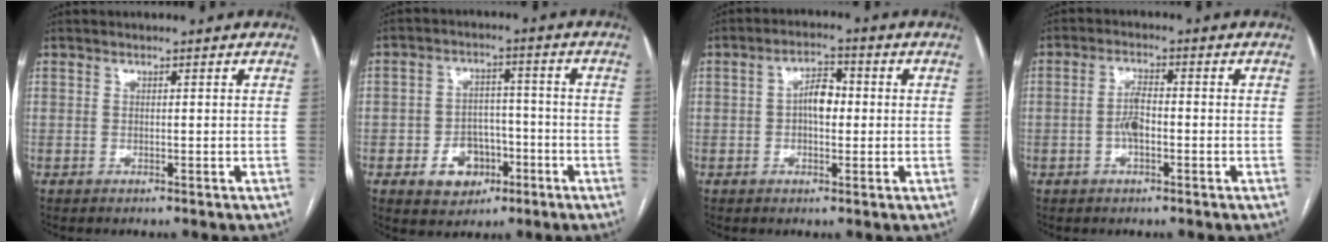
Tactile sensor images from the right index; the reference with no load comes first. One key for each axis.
{"total": 7.3, "fx": -3.0, "fy": 5.6, "fz": 3.6, "tx": -0.060, "ty": 0.016, "tz": -0.037}
{"total": 4.6, "fx": 0.0, "fy": 2.3, "fz": 4.0, "tx": -0.072, "ty": 0.014, "tz": -0.002}
{"total": 3.9, "fx": -0.9, "fy": 1.3, "fz": 3.5, "tx": -0.075, "ty": 0.006, "tz": -0.018}